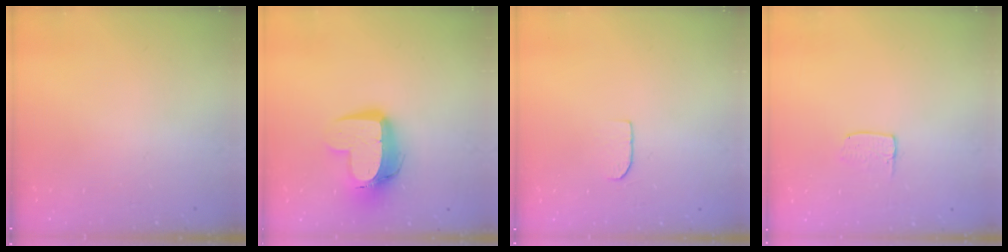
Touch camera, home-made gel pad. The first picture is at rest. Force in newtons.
{"total": 12.9, "press": 12.9, "slide": 1.1}
{"total": 5.0, "press": 5.0, "slide": 0.5}
{"total": 3.4, "press": 3.3, "slide": 0.3}